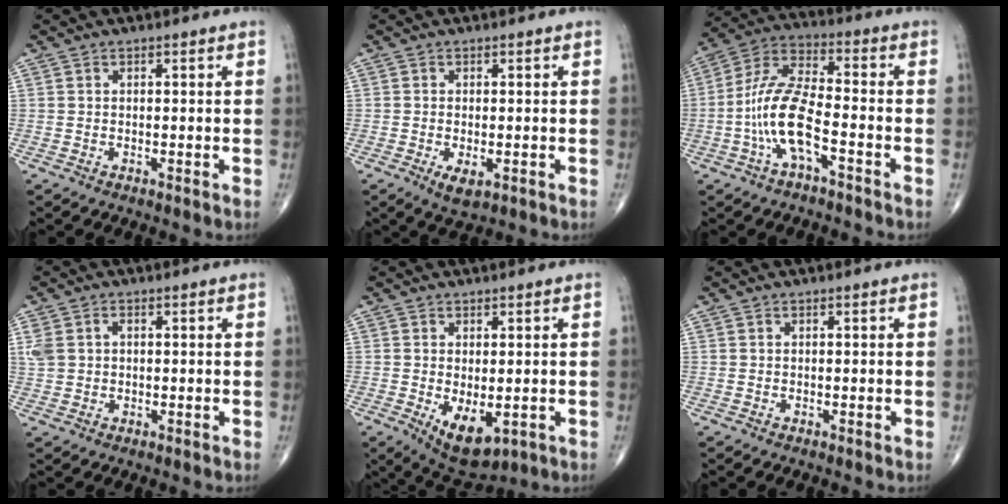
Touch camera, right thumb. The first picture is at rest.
{"total": 3.3, "force": [-1.1, 1.5, 2.8], "torque": [-0.049, -0.008, -0.015]}
{"total": 12.1, "force": [-4.0, 4.1, 10.6], "torque": [-0.227, 0.043, -0.081]}
{"total": 4.4, "force": [0.8, 3.4, 2.7], "torque": [-0.066, 0.015, 0.023]}
{"total": 7.6, "force": [-1.8, 3.8, 6.4], "torque": [-0.091, -0.014, -0.010]}
{"total": 0.0}